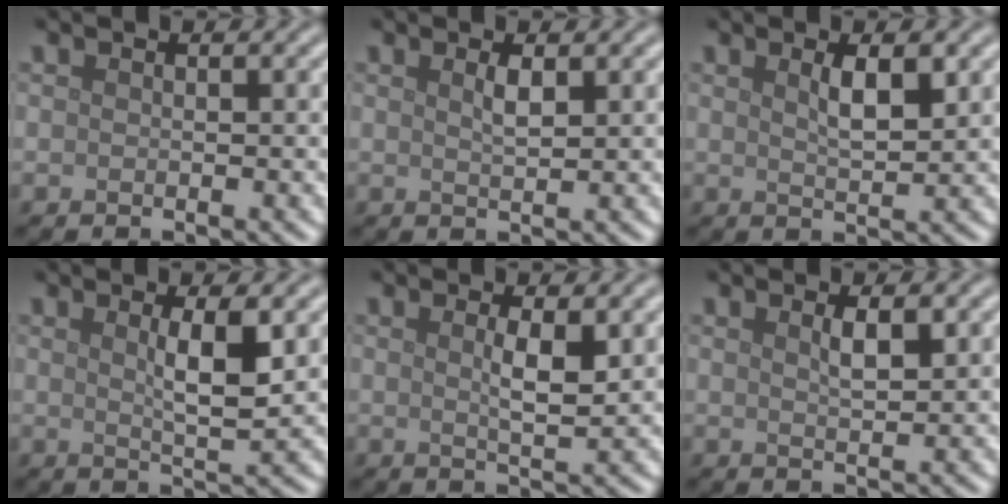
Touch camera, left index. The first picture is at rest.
{"total": 1.3, "force": [0.7, 0.3, 1.1], "torque": [-0.022, 0.001, 0.011]}
{"total": 2.5, "force": [1.1, 0.6, 2.2], "torque": [-0.038, 0.000, 0.021]}
{"total": 3.4, "force": [1.0, 0.7, 3.2], "torque": [-0.053, -0.003, 0.017]}
{"total": 2.4, "force": [0.7, 0.4, 2.3], "torque": [-0.040, -0.003, 0.013]}
{"total": 1.7, "force": [0.8, 0.4, 1.4], "torque": [-0.026, 0.000, 0.013]}